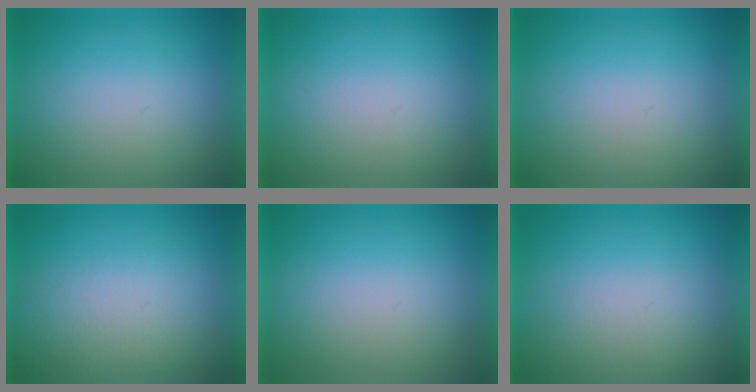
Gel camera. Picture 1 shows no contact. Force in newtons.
{"total": 0.0}
{"total": 1.0}
{"total": 3.6}
{"total": 0.0}
{"total": 1.8}